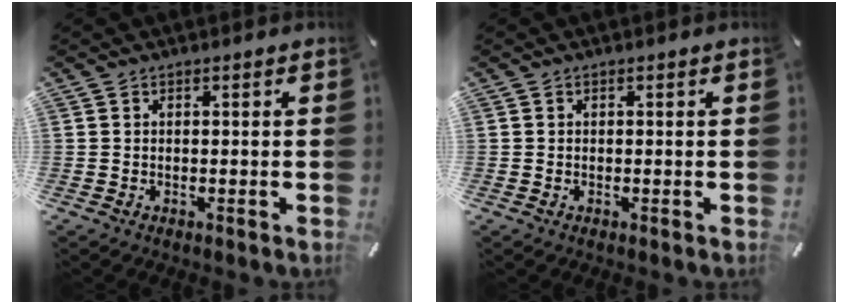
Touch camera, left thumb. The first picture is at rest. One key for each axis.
{"total": 0.0}